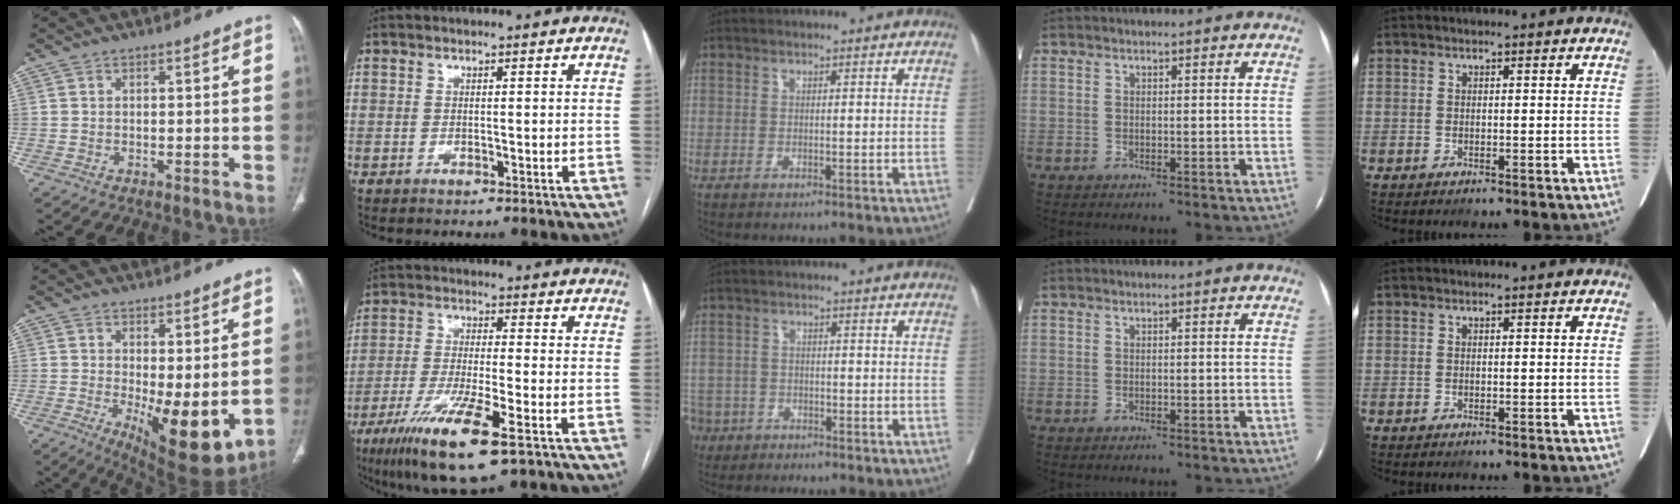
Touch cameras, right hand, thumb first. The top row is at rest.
{"thumb": {"total": 11.7, "force": [-1.0, 4.3, 10.8], "torque": [-0.155, -0.029, 0.000]}, "index": {"total": 12.9, "force": [-7.1, 1.1, 10.7], "torque": [-0.201, -0.034, -0.122]}, "middle": {"total": 7.5, "force": [-4.9, 5.6, 1.3], "torque": [-0.050, -0.001, -0.086]}}